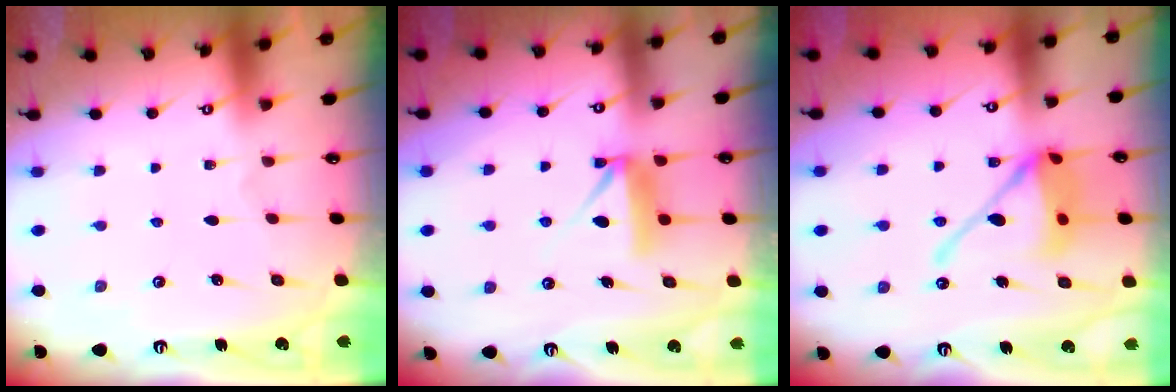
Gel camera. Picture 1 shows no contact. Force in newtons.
{"total": 8.2, "press": 8.2, "slide": 0.2}
{"total": 14.8, "press": 14.6, "slide": 1.9}